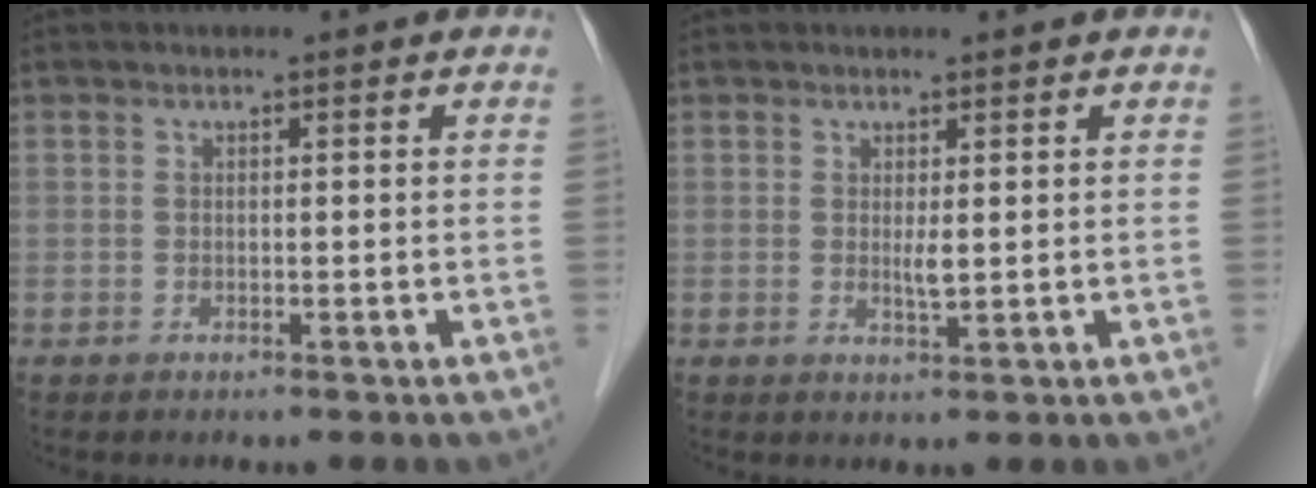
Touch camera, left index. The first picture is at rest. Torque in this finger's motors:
{"motor_torque": [0.31, 0.18, 0.06, 0.02]}